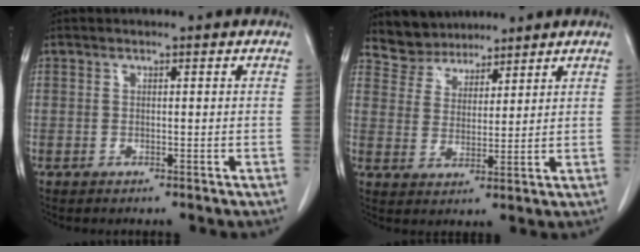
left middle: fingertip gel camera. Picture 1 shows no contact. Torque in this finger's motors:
{"motor_torque": [0.58, -0.63, 0.00, 0.00]}